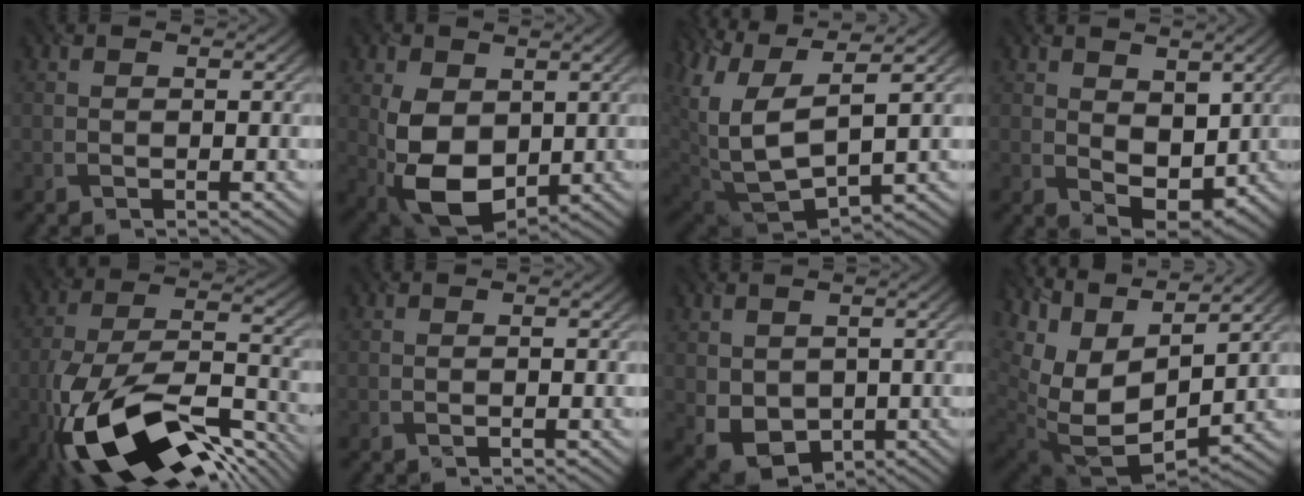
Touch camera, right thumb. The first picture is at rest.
{"total": 10.3, "force": [0.1, 6.9, 7.7], "torque": [-0.176, -0.013, 0.002]}
{"total": 14.6, "force": [4.1, 7.4, 11.9], "torque": [-0.283, -0.014, 0.101]}
{"total": 5.2, "force": [1.5, 3.4, 3.7], "torque": [-0.072, -0.011, 0.026]}
{"total": 18.7, "force": [-9.8, 8.1, 13.7], "torque": [-0.281, -0.029, -0.169]}
{"total": 0.0}
{"total": 4.9, "force": [0.4, 4.0, 2.8], "torque": [-0.085, -0.018, 0.013]}
{"total": 14.9, "force": [4.9, 8.4, 11.4], "torque": [-0.240, -0.002, 0.115]}